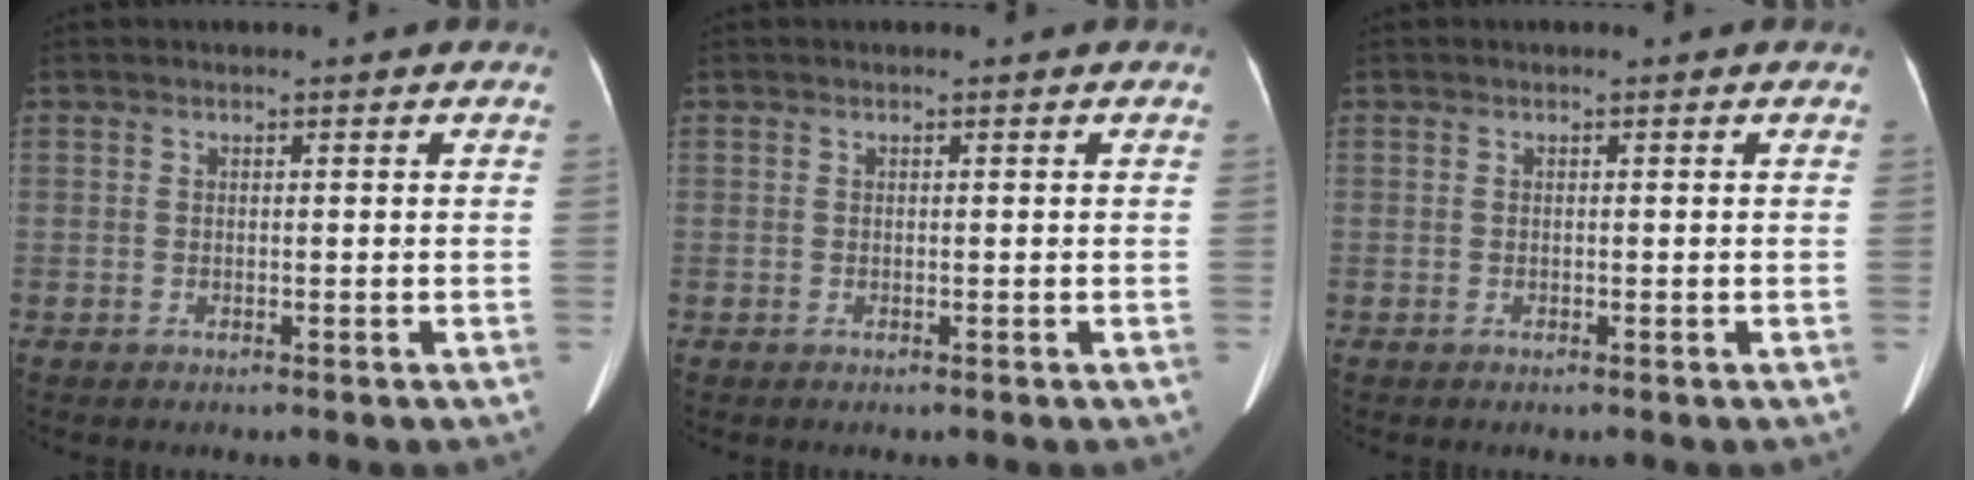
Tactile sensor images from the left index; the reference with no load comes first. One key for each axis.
{"total": 0.0}
{"total": 0.0}